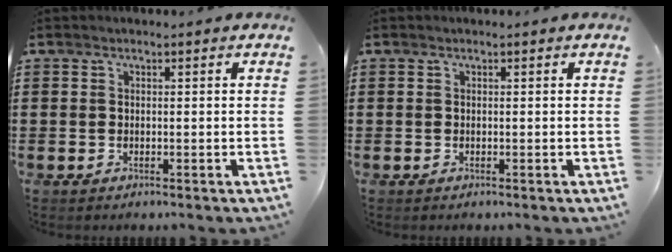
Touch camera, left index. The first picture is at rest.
{"total": 0.0}